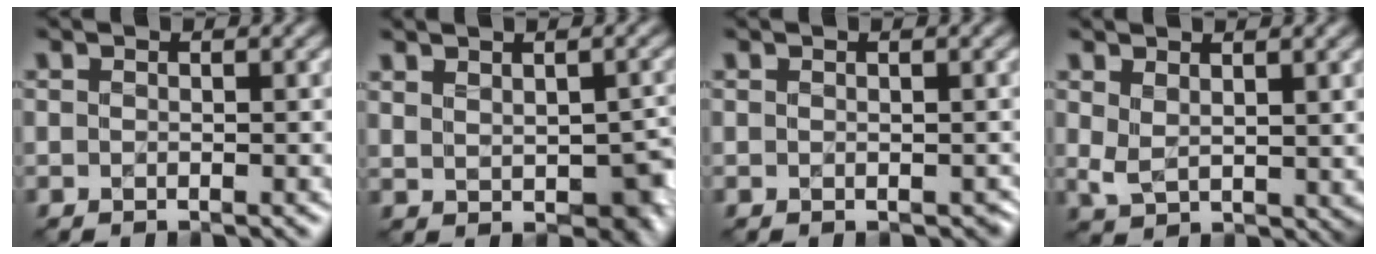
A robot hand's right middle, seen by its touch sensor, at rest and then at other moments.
{"total": 5.0, "force": [-0.2, 3.0, 4.0], "torque": [-0.061, -0.017, 0.017]}
{"total": 1.1, "force": [-0.5, 0.8, 0.5], "torque": [0.000, -0.006, -0.004]}
{"total": 2.9, "force": [0.9, 1.8, 2.1], "torque": [-0.045, -0.012, 0.028]}